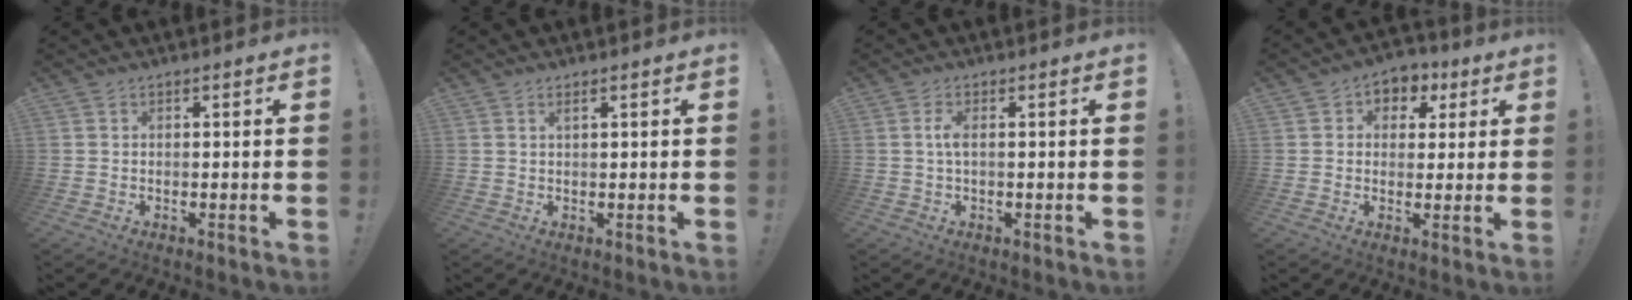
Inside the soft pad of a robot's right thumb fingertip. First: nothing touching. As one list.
[{"total": 1.2, "force": [0.6, -0.1, 1.0], "torque": [-0.013, -0.003, 0.009]}, {"total": 2.9, "force": [0.0, 0.6, 2.8], "torque": [-0.055, 0.004, -0.001]}, {"total": 5.7, "force": [1.0, 5.2, 2.1], "torque": [-0.015, 0.001, 0.020]}]